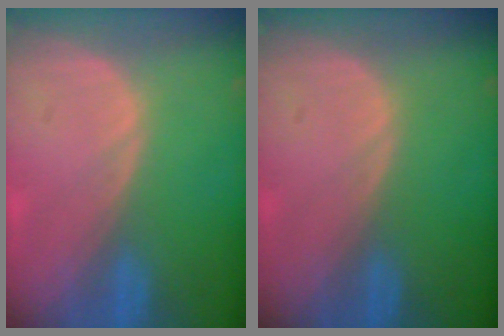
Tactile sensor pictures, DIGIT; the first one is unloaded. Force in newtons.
{"total": 0.0}